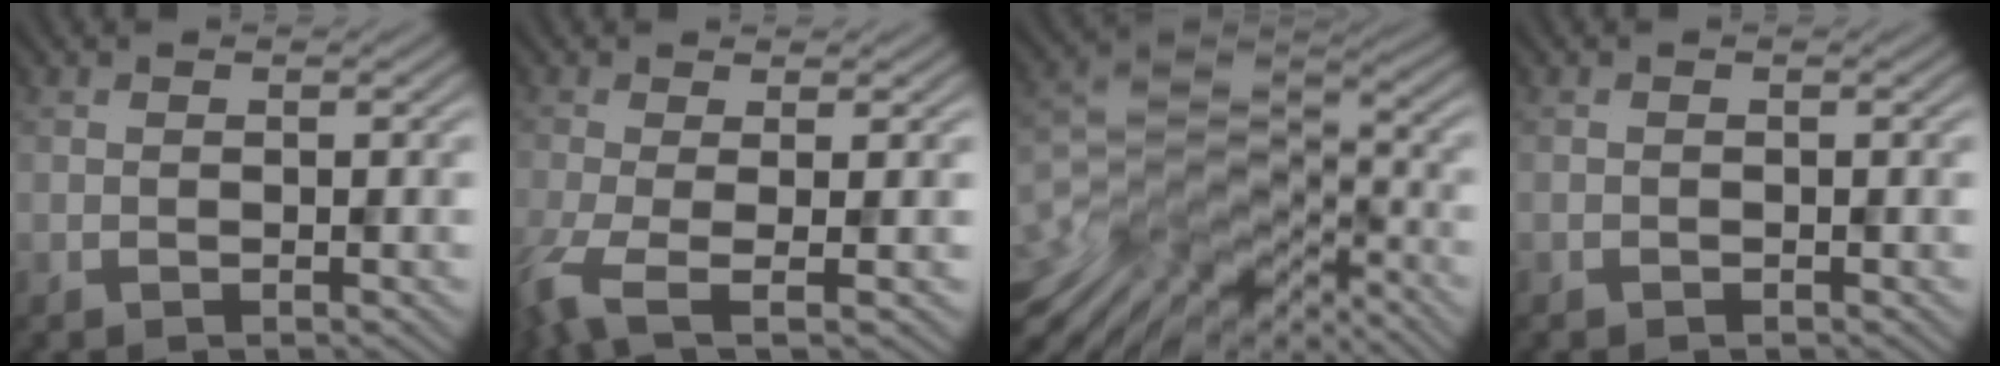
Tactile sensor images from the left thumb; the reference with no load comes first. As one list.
[{"total": 5.5, "force": [-2.0, 1.1, 5.0], "torque": [-0.089, -0.008, -0.050]}, {"total": 11.5, "force": [-7.6, 5.1, 7.1], "torque": [-0.166, -0.019, -0.124]}, {"total": 0.5, "force": [0.0, 0.2, -0.5], "torque": [0.009, -0.002, -0.001]}]